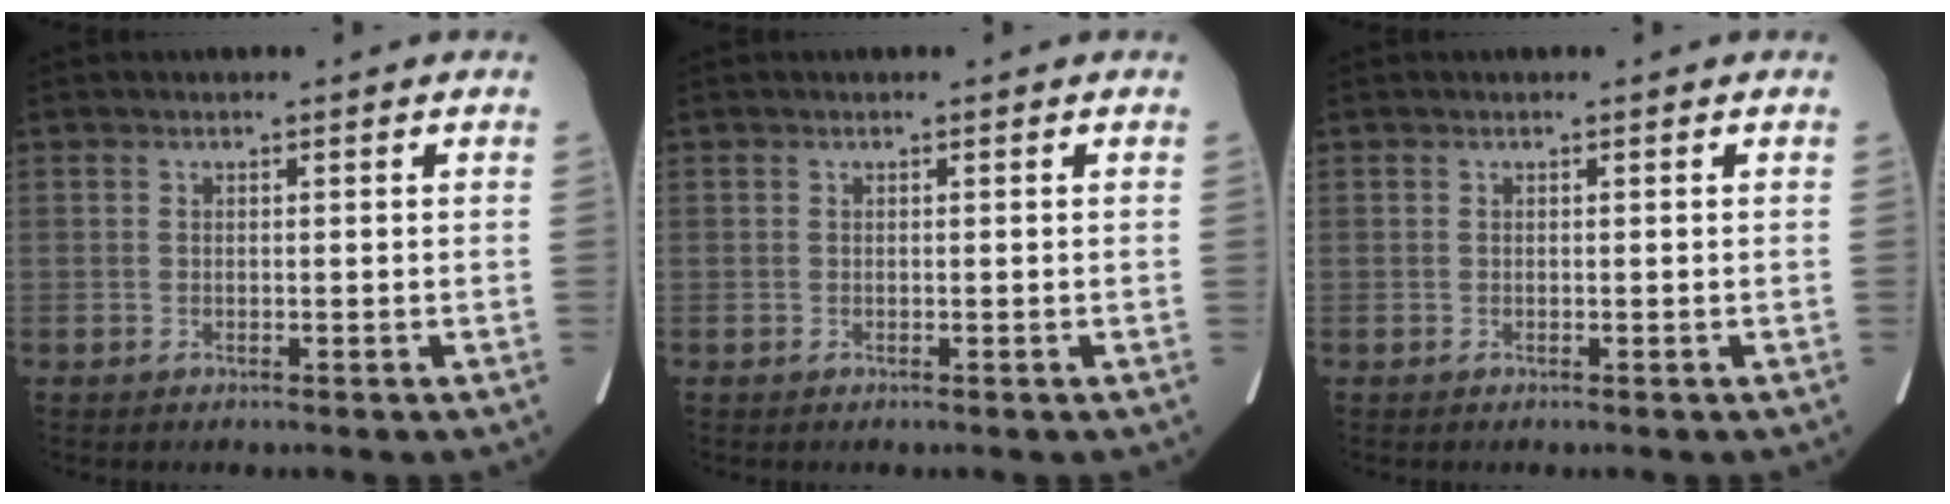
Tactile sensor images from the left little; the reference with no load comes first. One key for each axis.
{"total": 0.0}
{"total": 0.0}